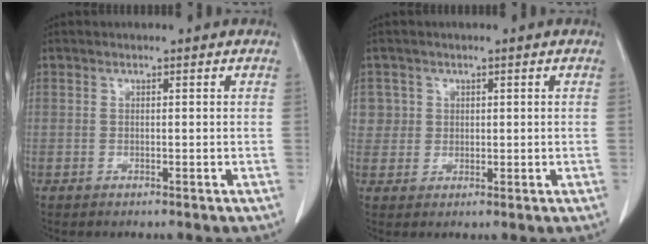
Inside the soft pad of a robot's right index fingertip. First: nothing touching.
{"total": 3.2, "force": [1.1, 3.0, -0.2], "torque": [0.023, 0.002, 0.016]}